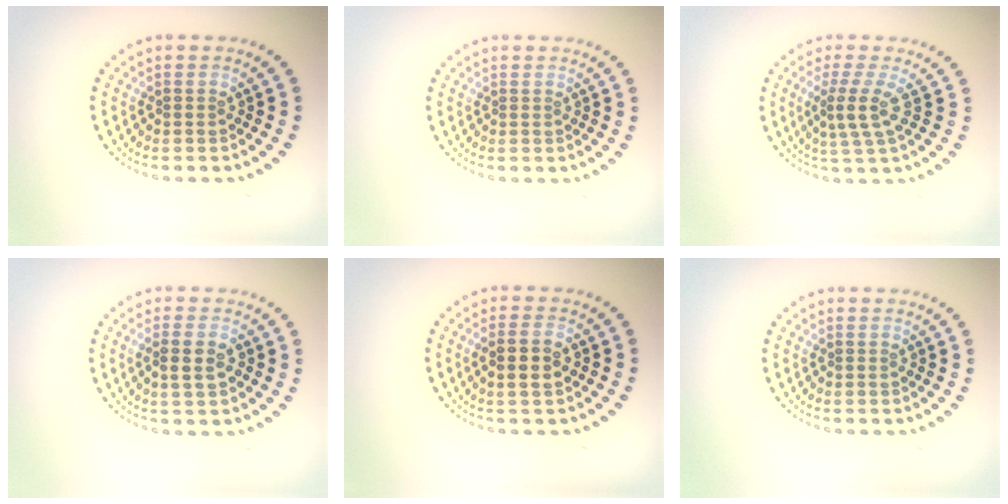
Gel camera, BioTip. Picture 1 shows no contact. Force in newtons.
{"total": 0.0}
{"total": 2.8, "press": 2.0, "slide": 1.9}
{"total": 1.9, "press": 1.8, "slide": 0.2}
{"total": 2.8, "press": 2.7, "slide": 0.7}
{"total": 0.0}